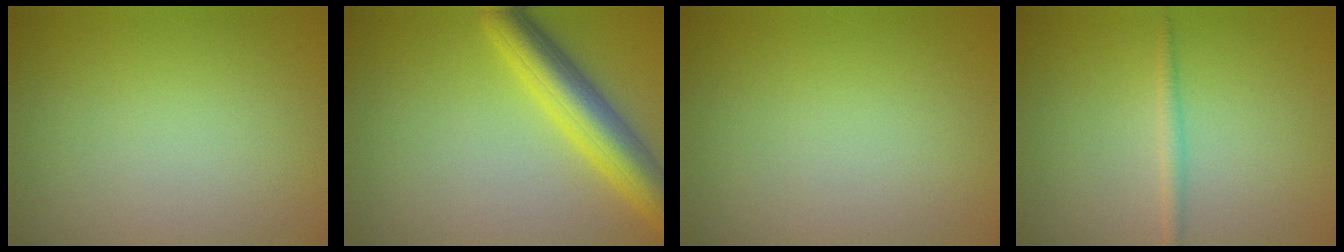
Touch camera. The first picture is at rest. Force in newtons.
{"total": 6.1, "press": 6.1, "slide": 0.3}
{"total": 0.0}
{"total": 1.2, "press": 1.2, "slide": 0.1}